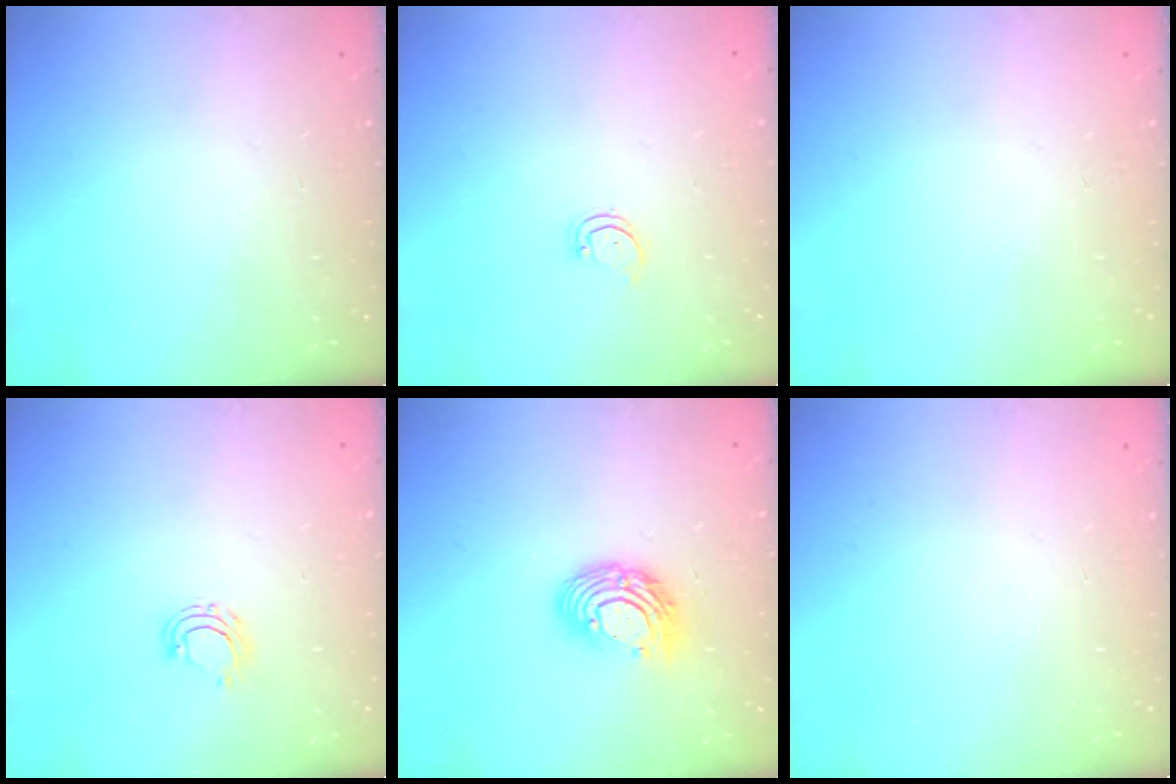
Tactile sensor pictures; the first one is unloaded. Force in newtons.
{"total": 2.3, "press": 2.3, "slide": 0.1}
{"total": 0.0}
{"total": 6.1, "press": 6.0, "slide": 1.1}
{"total": 11.3, "press": 11.2, "slide": 1.1}
{"total": 0.0}